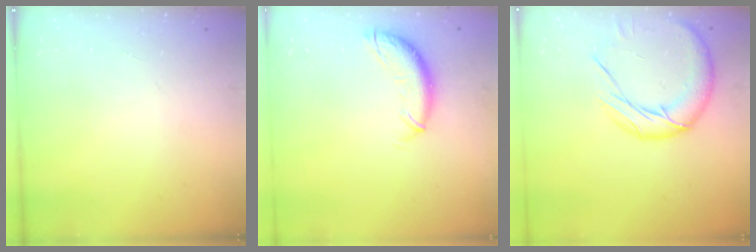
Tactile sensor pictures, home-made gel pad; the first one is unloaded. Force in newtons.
{"total": 9.9, "press": 9.8, "slide": 1.4}
{"total": 14.2, "press": 14.2, "slide": 0.8}